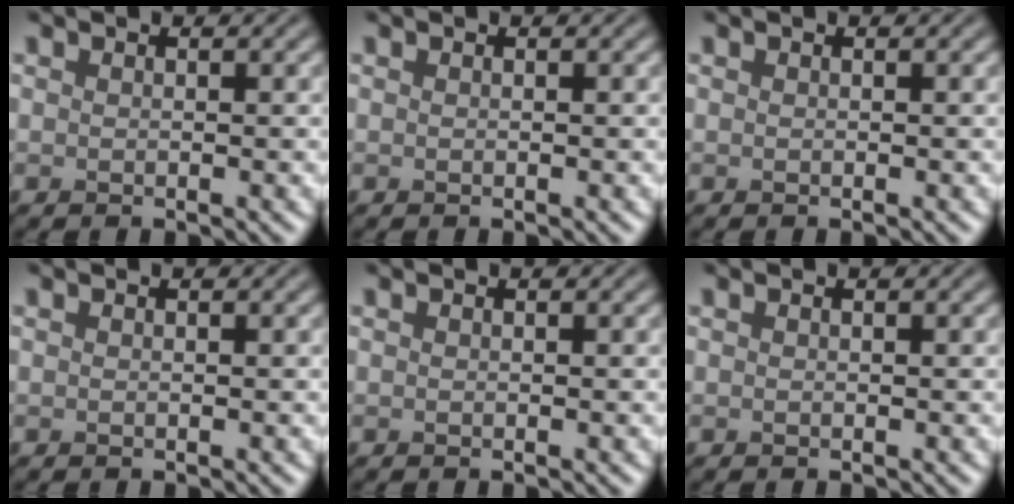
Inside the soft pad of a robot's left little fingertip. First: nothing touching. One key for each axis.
{"total": 0.0}
{"total": 0.0}
{"total": 0.0}
{"total": 0.0}
{"total": 0.0}